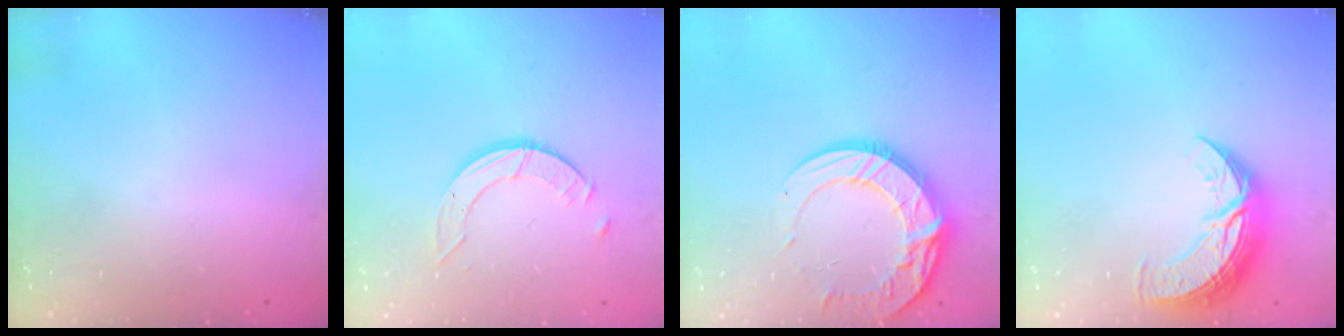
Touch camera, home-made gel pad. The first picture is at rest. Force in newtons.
{"total": 4.2, "press": 4.2, "slide": 0.2}
{"total": 15.2, "press": 15.2, "slide": 1.3}
{"total": 12.7, "press": 12.6, "slide": 0.6}